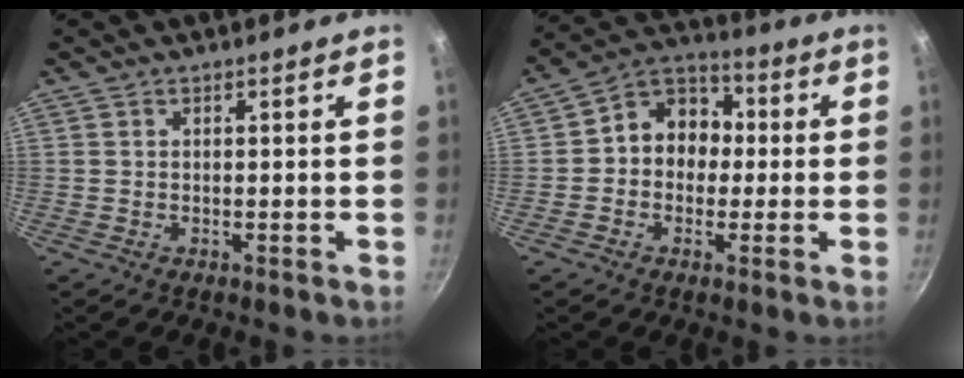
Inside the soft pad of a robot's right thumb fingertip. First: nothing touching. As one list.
[{"total": 10.3, "force": [0.0, 8.7, 5.6], "torque": [-0.039, 0.032, -0.024]}]